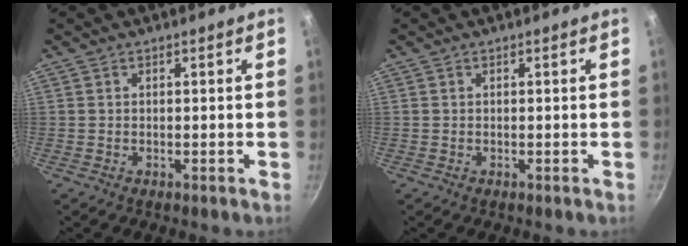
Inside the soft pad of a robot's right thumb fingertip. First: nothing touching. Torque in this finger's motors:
{"motor_torque": [0.00, 0.00, 0.00, 0.00, 0.00]}